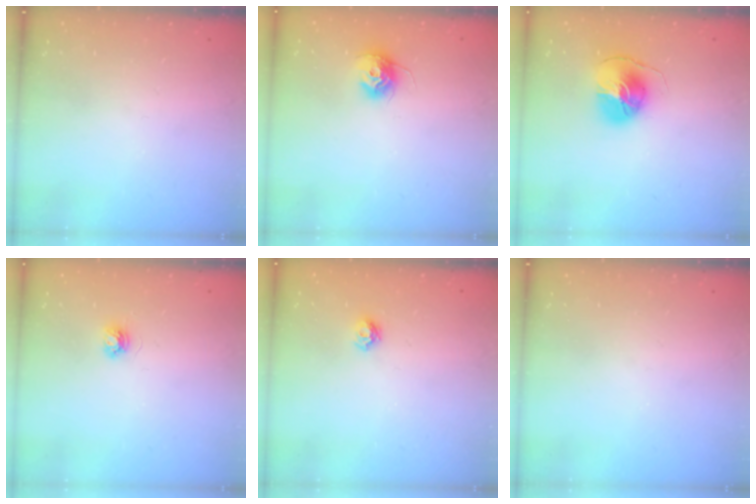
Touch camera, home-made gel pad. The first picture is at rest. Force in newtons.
{"total": 10.3, "press": 10.3, "slide": 0.4}
{"total": 9.1, "press": 9.1, "slide": 0.5}
{"total": 3.4, "press": 3.4, "slide": 0.4}
{"total": 4.9, "press": 4.8, "slide": 0.6}
{"total": 0.0}